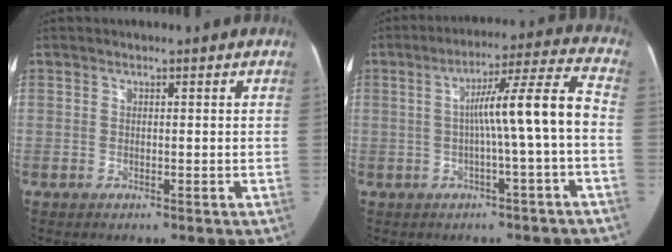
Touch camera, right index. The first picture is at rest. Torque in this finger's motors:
{"motor_torque": [1.25, 0.07, 0.49, 0.18]}